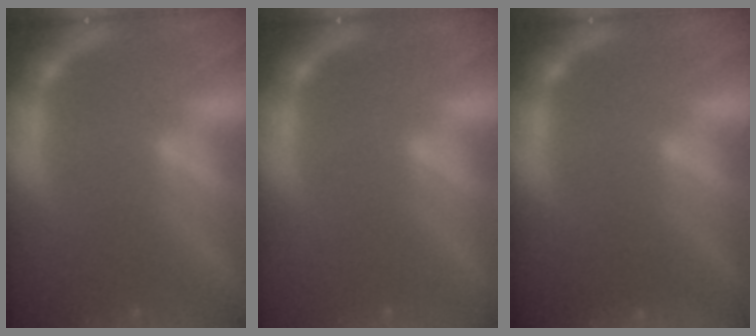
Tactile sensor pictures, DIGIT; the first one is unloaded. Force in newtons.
{"total": 0.0}
{"total": 9.0}